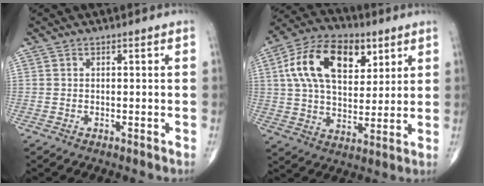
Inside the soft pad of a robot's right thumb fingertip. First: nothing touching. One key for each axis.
{"total": 18.2, "fx": 6.6, "fy": 10.7, "fz": 13.2, "tx": -0.206, "ty": -0.005, "tz": 0.111}